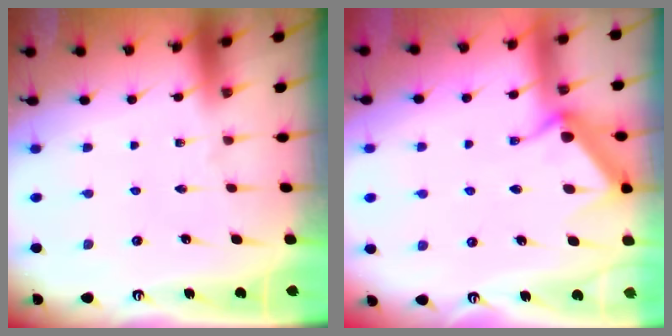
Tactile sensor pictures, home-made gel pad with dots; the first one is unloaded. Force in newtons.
{"total": 9.3, "press": 9.3, "slide": 0.4}